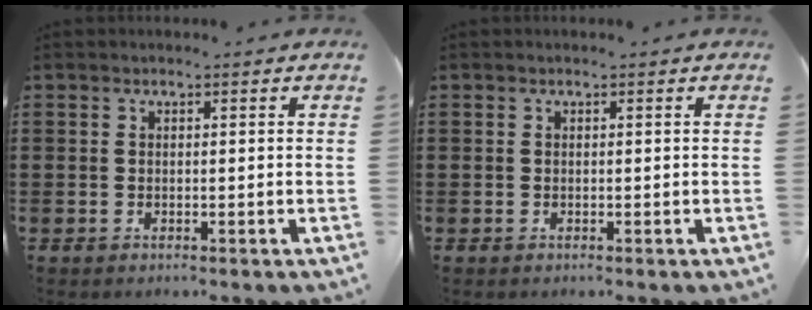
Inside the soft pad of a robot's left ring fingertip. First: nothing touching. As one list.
[{"total": 0.0}]